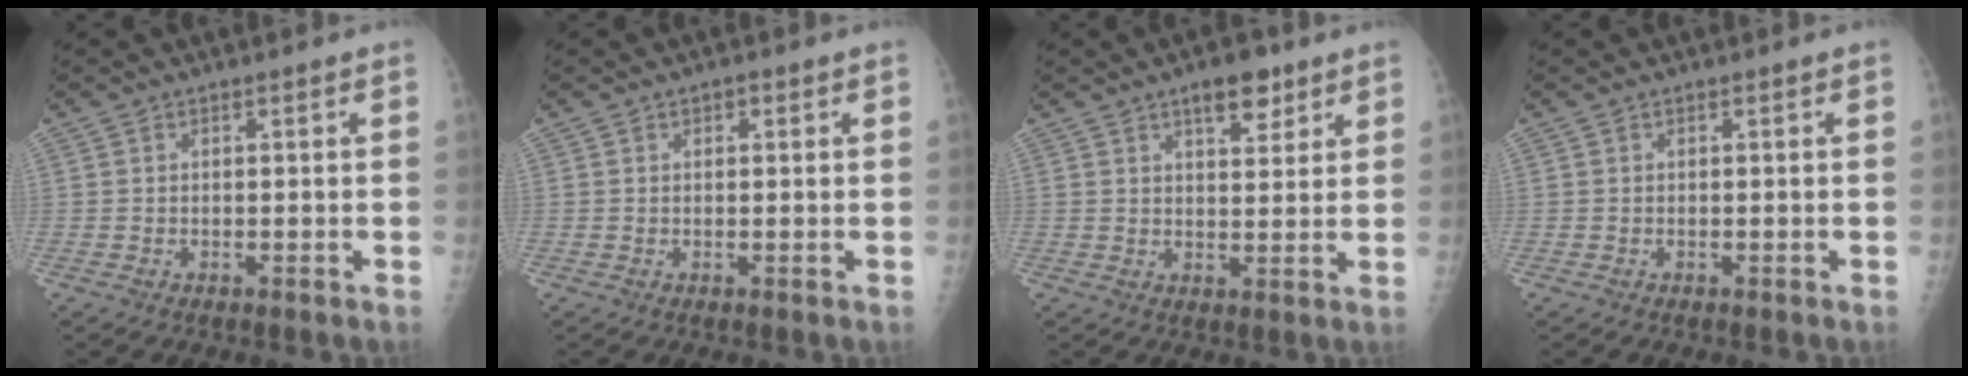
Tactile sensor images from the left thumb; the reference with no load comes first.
{"total": 1.4, "force": [0.7, 0.9, 0.7], "torque": [-0.002, 0.000, 0.006]}
{"total": 6.5, "force": [4.1, 2.9, 4.2], "torque": [-0.041, -0.020, 0.058]}
{"total": 0.0}